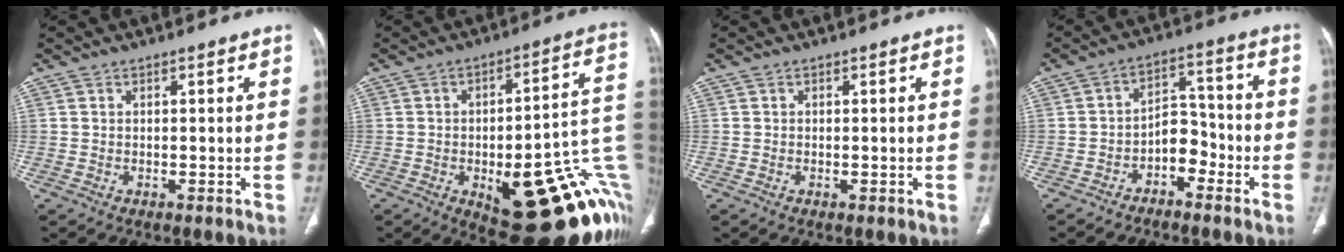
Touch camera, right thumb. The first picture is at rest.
{"total": 28.1, "force": [-6.6, 9.5, 25.7], "torque": [-0.246, 0.022, -0.072]}
{"total": 0.0}
{"total": 6.3, "force": [-3.5, 4.1, 3.2], "torque": [-0.025, 0.044, -0.063]}